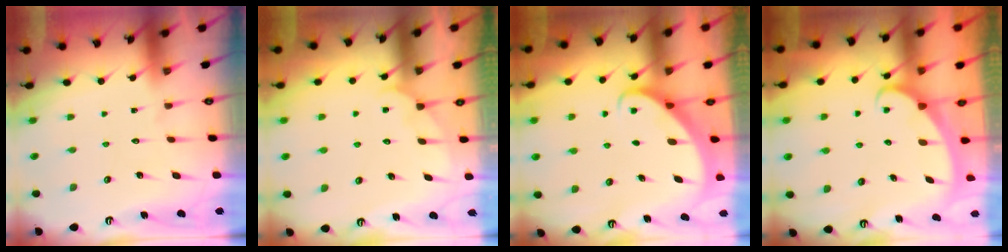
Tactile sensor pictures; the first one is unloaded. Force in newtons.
{"total": 3.9, "press": 3.9, "slide": 0.4}
{"total": 2.9, "press": 2.9, "slide": 0.2}
{"total": 2.4, "press": 2.4, "slide": 0.4}